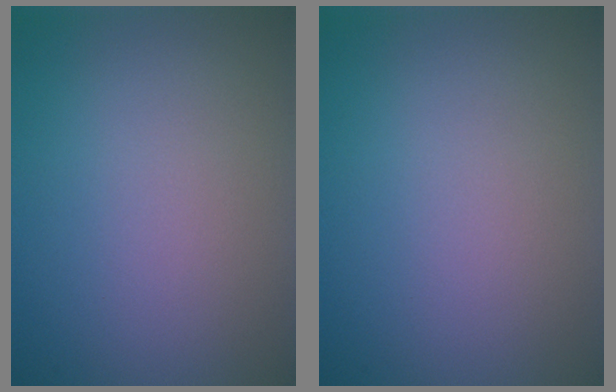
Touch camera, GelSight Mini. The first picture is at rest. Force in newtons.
{"total": 0.0}